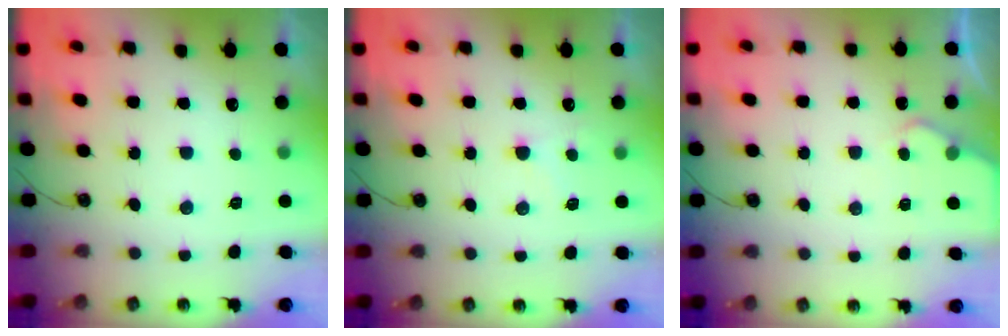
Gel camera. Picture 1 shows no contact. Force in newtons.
{"total": 5.3, "press": 5.3, "slide": 0.6}
{"total": 4.0, "press": 4.0, "slide": 0.5}